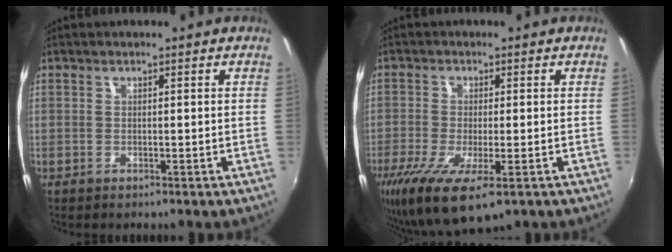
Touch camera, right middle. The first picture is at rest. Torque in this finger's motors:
{"motor_torque": [1.43, -0.71, 0.31, 0.21]}